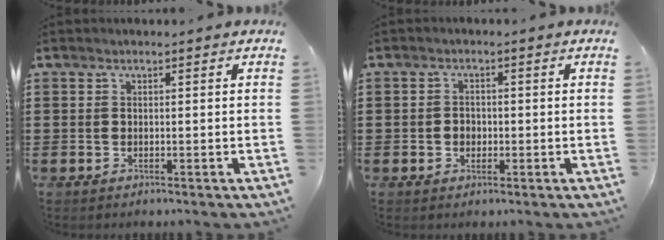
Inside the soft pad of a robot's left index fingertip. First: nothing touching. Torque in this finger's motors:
{"motor_torque": [0.38, 0.26, 0.17, 0.02]}